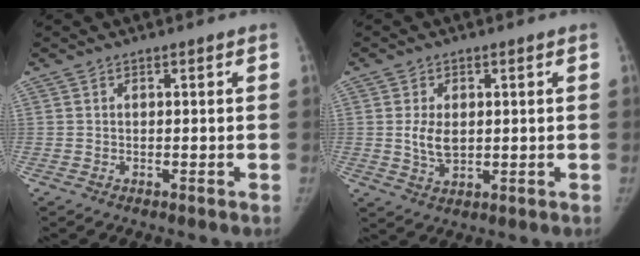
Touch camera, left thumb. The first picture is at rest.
{"total": 5.2, "force": [0.5, 3.2, 4.0], "torque": [-0.068, -0.006, 0.016]}